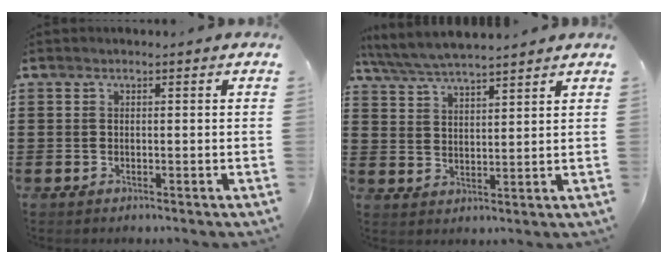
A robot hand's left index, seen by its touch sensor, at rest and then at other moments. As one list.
[{"total": 5.0, "force": [4.7, 0.5, 1.6], "torque": [-0.048, -0.018, 0.084]}]